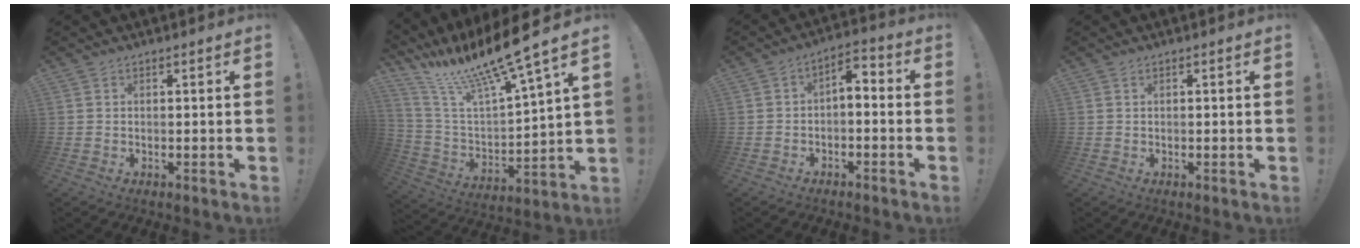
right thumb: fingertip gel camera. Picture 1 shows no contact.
{"total": 17.9, "force": [14.5, 1.5, 10.4], "torque": [-0.187, -0.116, 0.235]}
{"total": 4.6, "force": [-2.6, 2.3, 3.1], "torque": [-0.038, 0.013, -0.047]}
{"total": 0.6, "force": [0.5, 0.2, 0.2], "torque": [-0.006, 0.001, 0.009]}